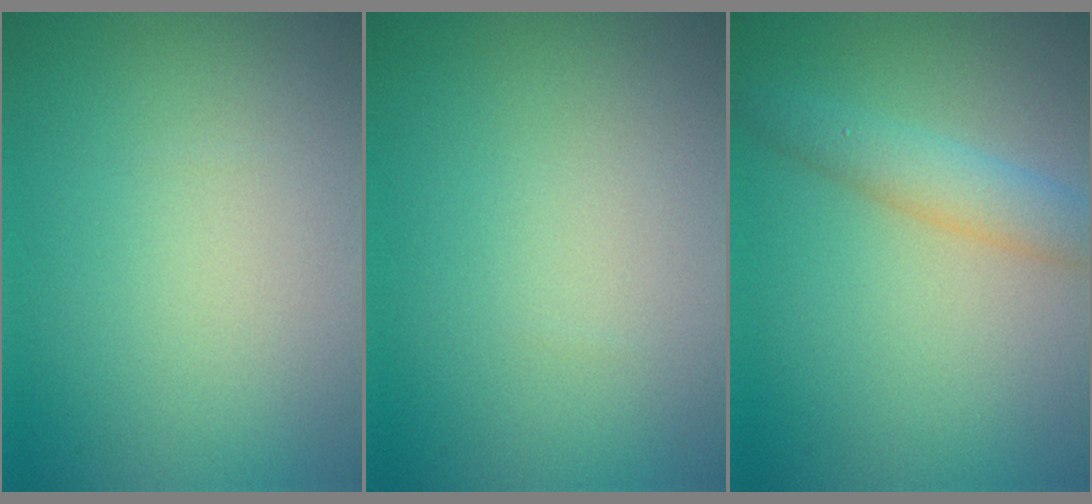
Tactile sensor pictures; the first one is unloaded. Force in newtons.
{"total": 0.0}
{"total": 3.1, "press": 3.1, "slide": 0.1}